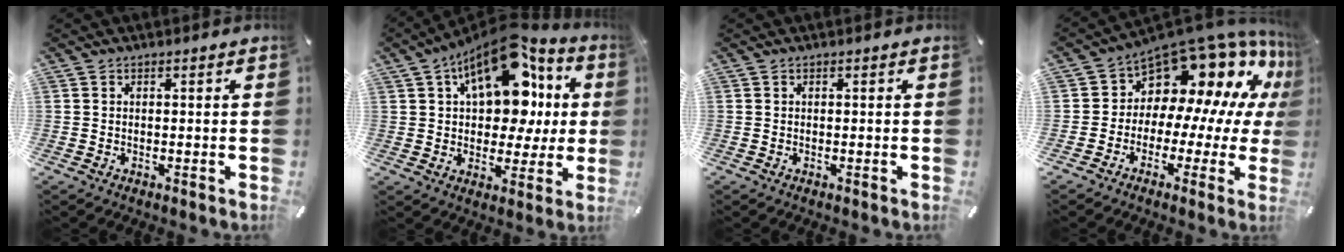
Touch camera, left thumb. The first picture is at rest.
{"total": 17.4, "force": [7.2, 10.6, 11.9], "torque": [-0.184, -0.046, 0.126]}
{"total": 0.0}
{"total": 14.6, "force": [9.3, 9.0, 6.9], "torque": [-0.109, -0.100, 0.163]}